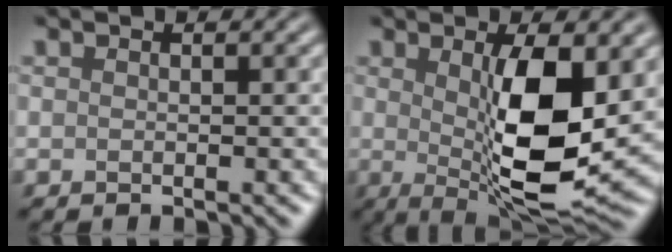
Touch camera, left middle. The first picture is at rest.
{"total": 9.3, "force": [0.2, 2.6, 8.9], "torque": [-0.144, -0.014, 0.016]}